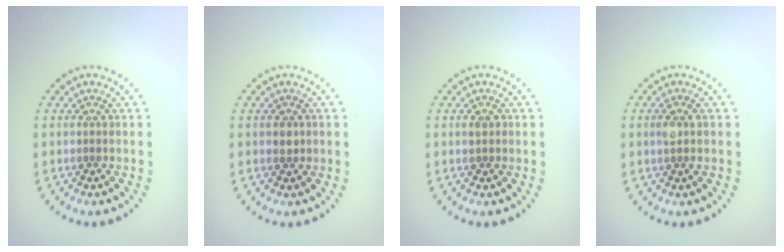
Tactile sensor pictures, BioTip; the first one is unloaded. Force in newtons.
{"total": 1.1, "press": 1.0, "slide": 0.4}
{"total": 1.0, "press": 1.0, "slide": 0.1}
{"total": 1.3, "press": 1.2, "slide": 0.6}